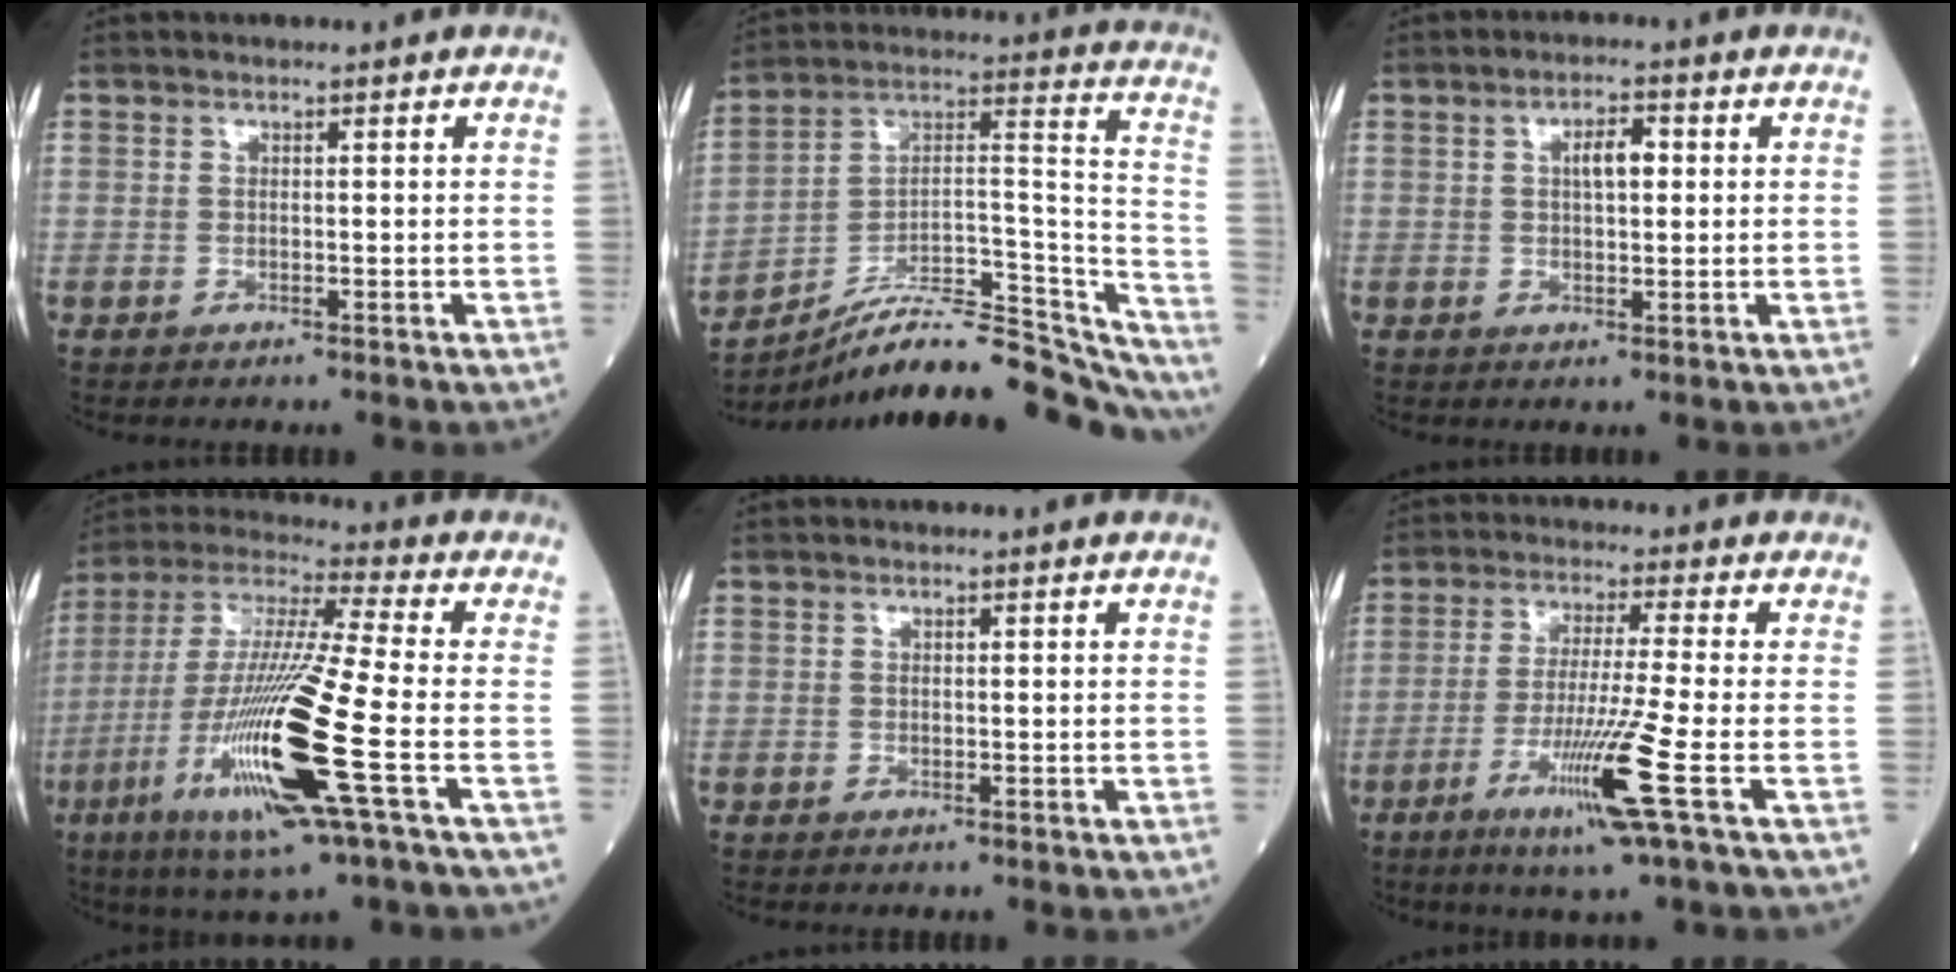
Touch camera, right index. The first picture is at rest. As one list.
[{"total": 27.1, "force": [-24.7, 3.7, 10.5], "torque": [-0.107, 0.039, -0.365]}, {"total": 3.8, "force": [0.9, 1.4, 3.4], "torque": [-0.058, 0.007, 0.013]}, {"total": 20.5, "force": [-6.6, 0.6, 19.4], "torque": [-0.419, -0.032, -0.129]}, {"total": 0.0}, {"total": 6.9, "force": [-2.8, -1.2, 6.2], "torque": [-0.116, -0.021, -0.053]}]